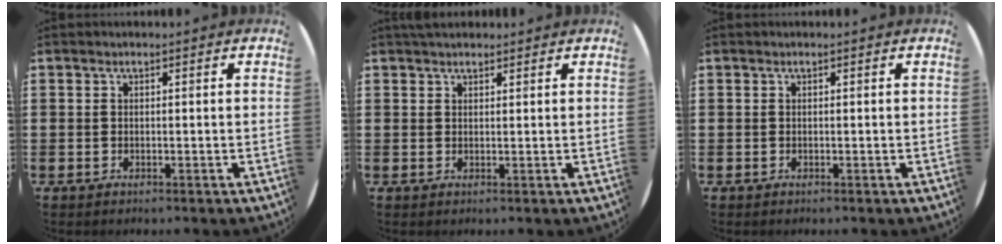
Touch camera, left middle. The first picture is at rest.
{"total": 1.2, "force": [1.2, 0.4, 0.1], "torque": [0.006, 0.000, 0.020]}
{"total": 0.0}